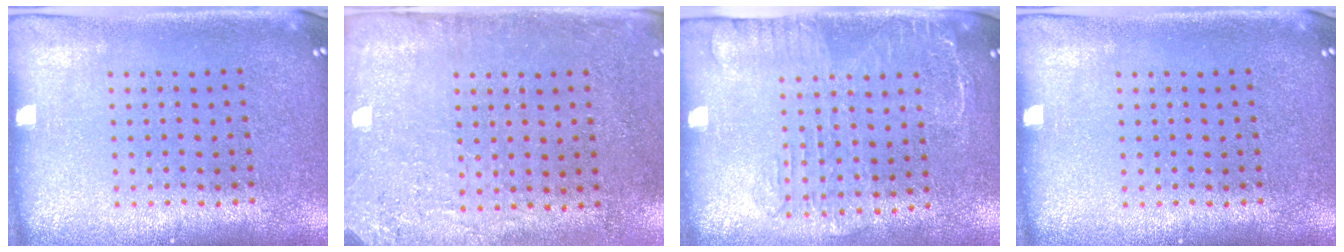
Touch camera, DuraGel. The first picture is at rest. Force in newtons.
{"total": 2.8, "press": 2.3, "slide": 1.6}
{"total": 1.7, "press": 1.3, "slide": 1.0}
{"total": 0.0}